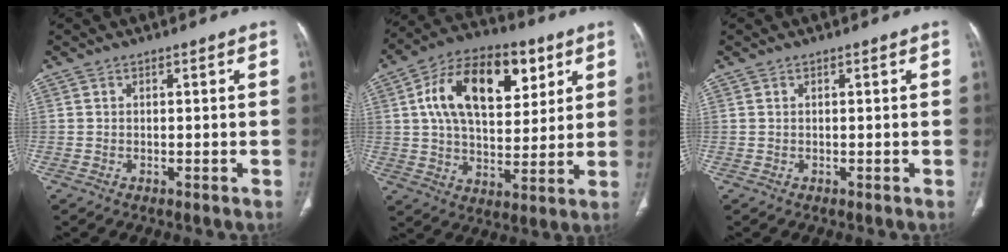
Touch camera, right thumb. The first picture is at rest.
{"total": 20.2, "force": [7.0, 11.7, 14.9], "torque": [-0.213, -0.004, 0.109]}
{"total": 0.0}